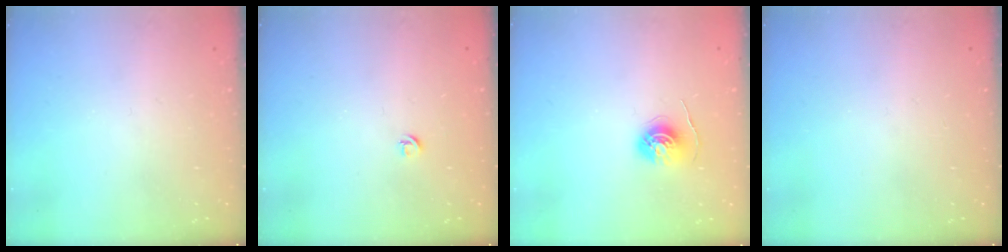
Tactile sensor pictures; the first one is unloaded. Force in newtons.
{"total": 3.9, "press": 3.9, "slide": 0.7}
{"total": 5.7, "press": 5.7, "slide": 0.5}
{"total": 0.0}